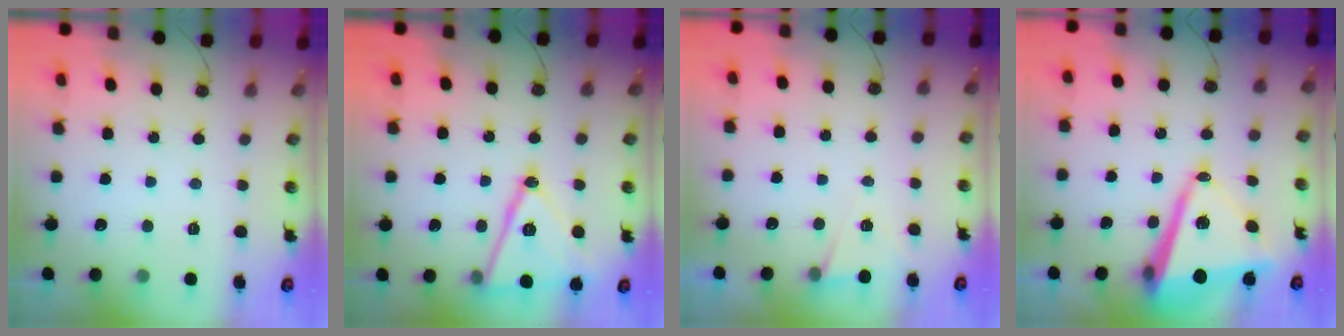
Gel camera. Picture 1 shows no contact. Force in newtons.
{"total": 16.5, "press": 16.2, "slide": 3.3}
{"total": 4.9, "press": 2.1, "slide": 4.4}
{"total": 14.2, "press": 14.0, "slide": 2.5}